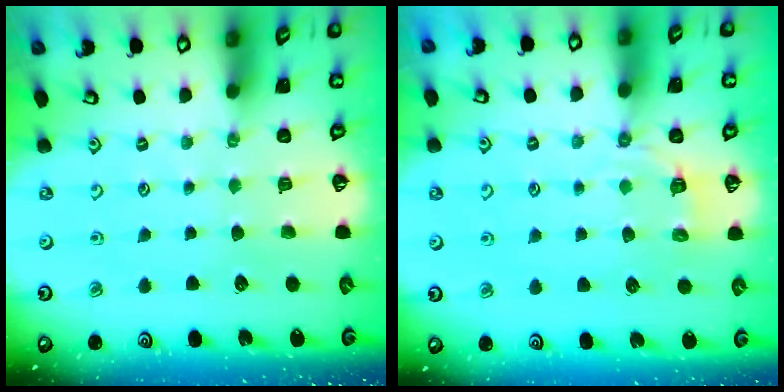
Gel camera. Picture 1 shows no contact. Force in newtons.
{"total": 3.7, "press": 2.9, "slide": 2.2}